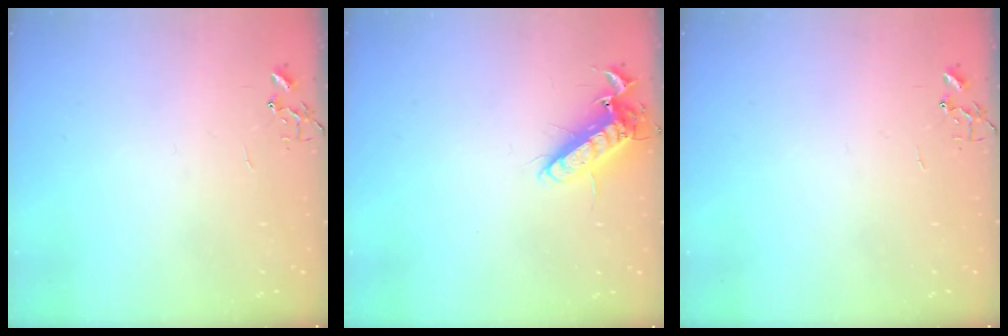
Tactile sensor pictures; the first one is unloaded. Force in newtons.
{"total": 12.7, "press": 12.5, "slide": 2.1}
{"total": 0.0}